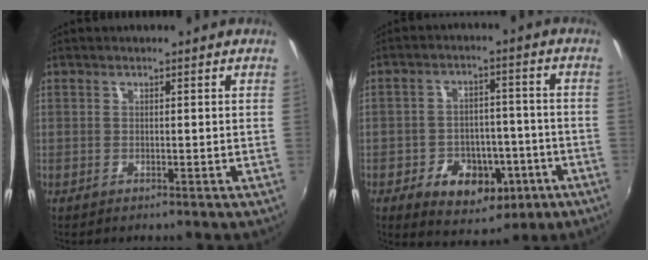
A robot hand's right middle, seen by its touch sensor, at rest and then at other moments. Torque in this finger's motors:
{"motor_torque": [-0.16, -0.22, 0.13, 0.00]}